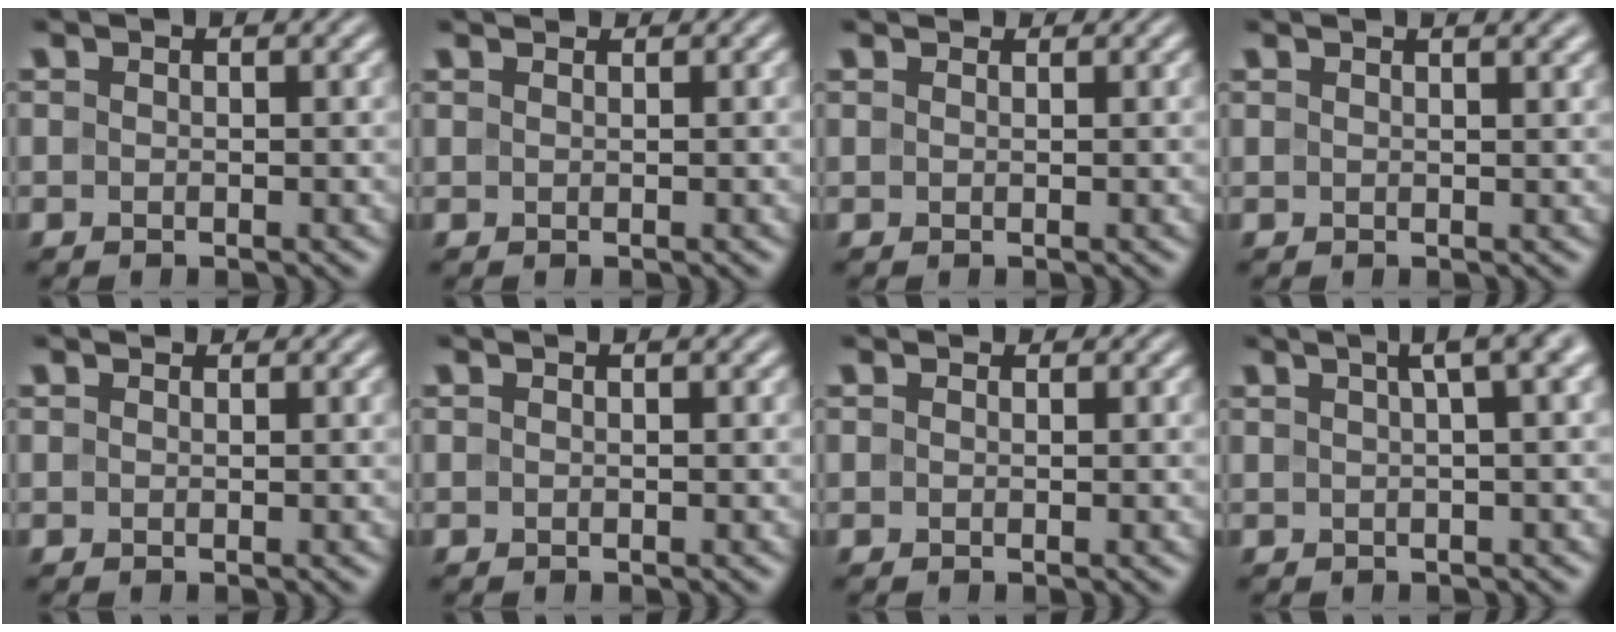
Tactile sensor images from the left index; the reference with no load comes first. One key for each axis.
{"total": 1.4, "fx": 1.3, "fy": 0.4, "fz": 0.4, "tx": -0.011, "ty": -0.003, "tz": 0.015}
{"total": 1.4, "fx": 1.3, "fy": 0.5, "fz": 0.4, "tx": -0.012, "ty": -0.002, "tz": 0.011}
{"total": 2.5, "fx": 1.9, "fy": 0.9, "fz": 1.3, "tx": -0.003, "ty": 0.015, "tz": 0.008}
{"total": 1.0, "fx": 0.9, "fy": 0.4, "fz": 0.3, "tx": -0.010, "ty": -0.003, "tz": 0.006}
{"total": 0.0}
{"total": 0.9, "fx": 0.7, "fy": 0.4, "fz": 0.2, "tx": -0.005, "ty": -0.003, "tz": 0.002}
{"total": 5.1, "fx": 2.2, "fy": 1.5, "fz": 4.3, "tx": -0.037, "ty": 0.025, "tz": 0.025}